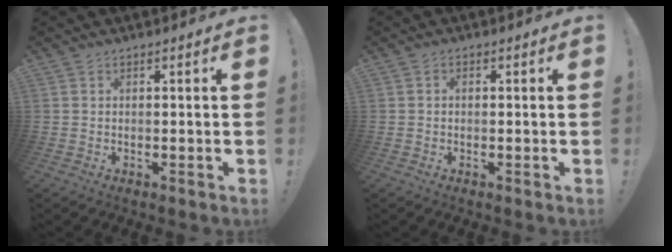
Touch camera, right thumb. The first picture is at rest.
{"total": 0.8, "force": [-0.3, 0.7, 0.4], "torque": [-0.010, 0.004, -0.005]}